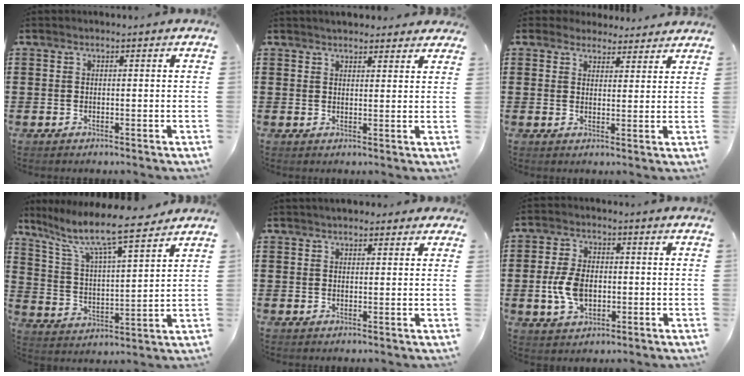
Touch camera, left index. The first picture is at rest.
{"total": 2.7, "force": [2.6, 0.8, 0.2], "torque": [-0.002, -0.005, 0.048]}
{"total": 3.6, "force": [3.4, 1.3, 0.2], "torque": [-0.009, -0.007, 0.064]}
{"total": 7.8, "force": [6.5, 0.5, 4.2], "torque": [-0.108, -0.043, 0.104]}
{"total": 2.3, "force": [1.9, 1.1, 0.6], "torque": [-0.009, 0.004, 0.034]}
{"total": 6.7, "force": [-0.8, 4.2, 5.2], "torque": [-0.130, -0.001, -0.022]}